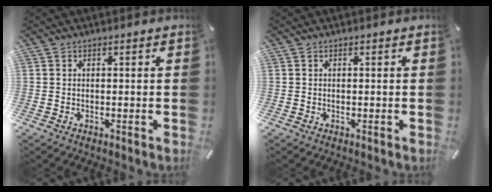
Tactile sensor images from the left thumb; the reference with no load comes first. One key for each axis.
{"total": 0.0}